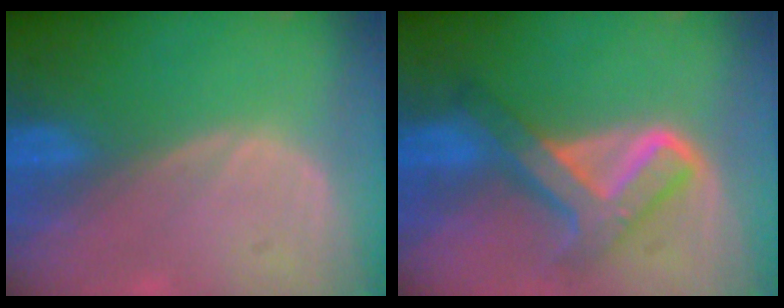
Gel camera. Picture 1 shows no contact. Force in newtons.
{"total": 7.7, "press": 7.7, "slide": 0.5}